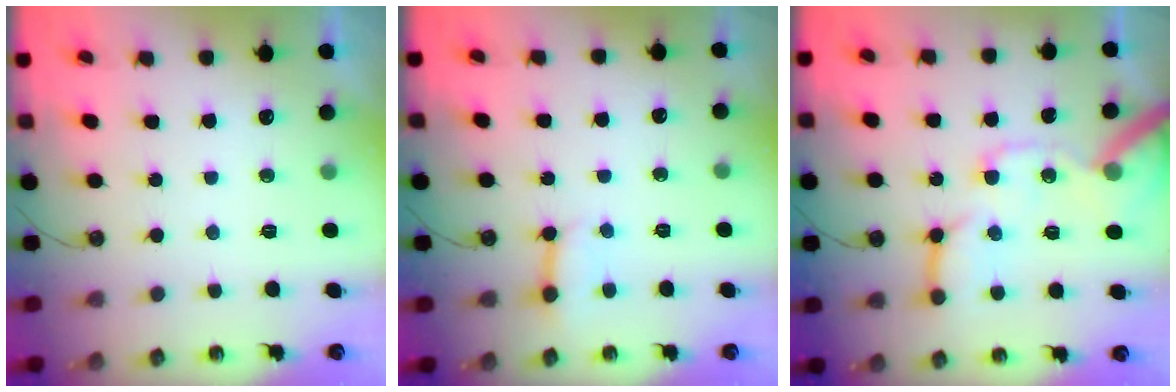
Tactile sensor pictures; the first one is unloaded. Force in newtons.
{"total": 3.3, "press": 3.3, "slide": 0.5}
{"total": 18.3, "press": 18.1, "slide": 2.3}